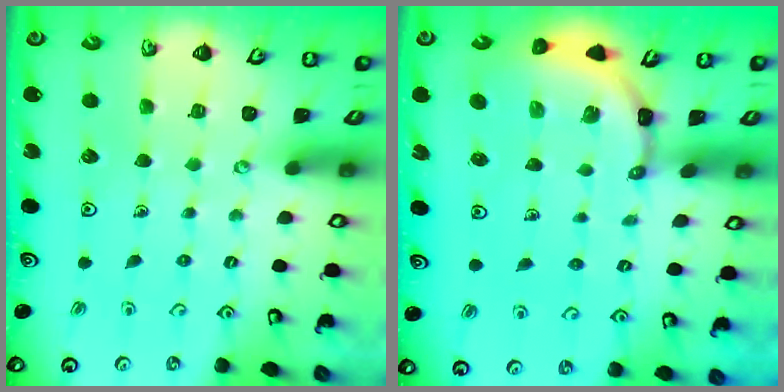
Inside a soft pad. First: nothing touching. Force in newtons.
{"total": 3.5, "press": 3.5, "slide": 0.3}